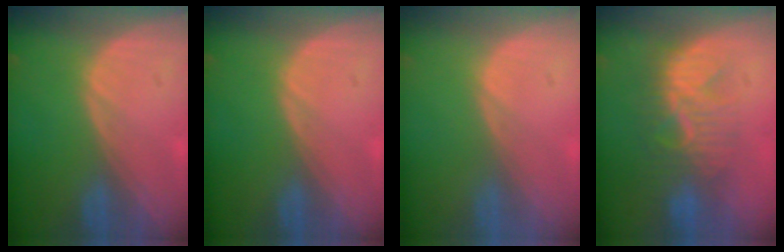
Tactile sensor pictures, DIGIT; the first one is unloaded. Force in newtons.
{"total": 0.0}
{"total": 0.0}
{"total": 8.4, "press": 8.0, "slide": 2.4}